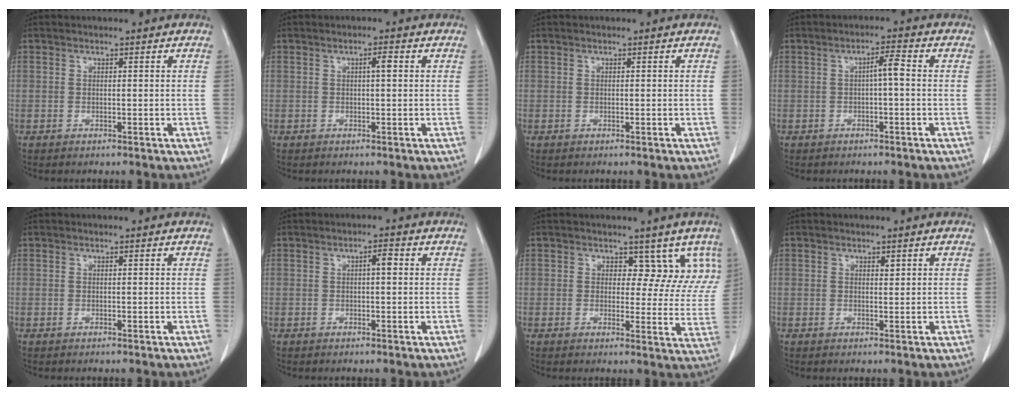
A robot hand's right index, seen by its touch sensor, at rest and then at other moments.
{"total": 1.5, "force": [0.3, 0.1, 1.4], "torque": [-0.024, 0.004, 0.003]}
{"total": 0.0}
{"total": 2.7, "force": [-0.1, 0.2, 2.7], "torque": [-0.043, 0.006, -0.003]}
{"total": 0.0}
{"total": 1.8, "force": [0.3, 0.4, 1.8], "torque": [-0.027, 0.005, 0.003]}
{"total": 7.4, "force": [5.1, 4.7, 2.7], "torque": [0.002, -0.007, 0.042]}
{"total": 0.5, "force": [0.4, 0.2, 0.3], "torque": [-0.006, -0.003, 0.005]}